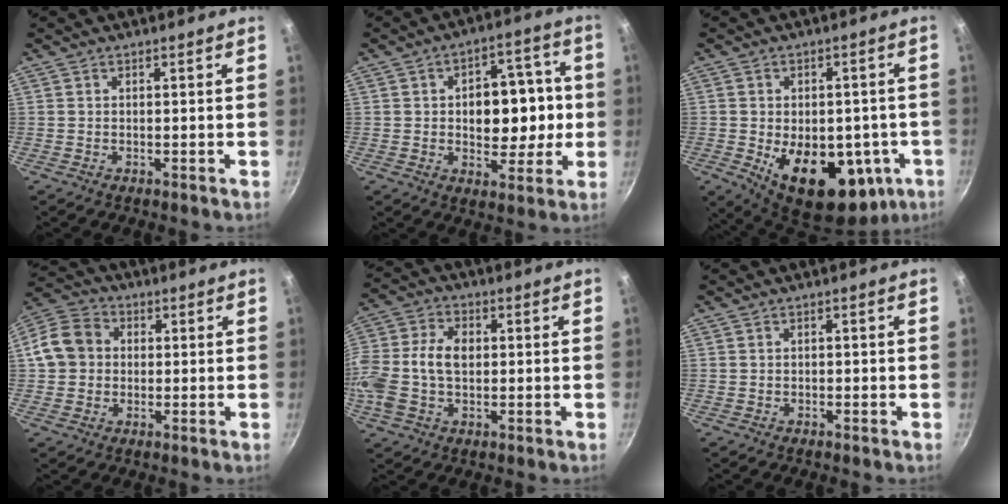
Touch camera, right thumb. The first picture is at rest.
{"total": 13.8, "force": [0.0, 9.2, 10.3], "torque": [-0.094, 0.023, 0.001]}
{"total": 20.7, "force": [-5.6, 12.6, 15.4], "torque": [-0.189, -0.003, -0.059]}
{"total": 9.6, "force": [0.6, 8.3, 4.8], "torque": [-0.065, 0.018, -0.009]}
{"total": 13.9, "force": [-0.1, 9.2, 10.3], "torque": [-0.212, 0.026, -0.011]}
{"total": 0.5, "force": [-0.2, 0.4, 0.3], "torque": [-0.004, 0.004, -0.001]}